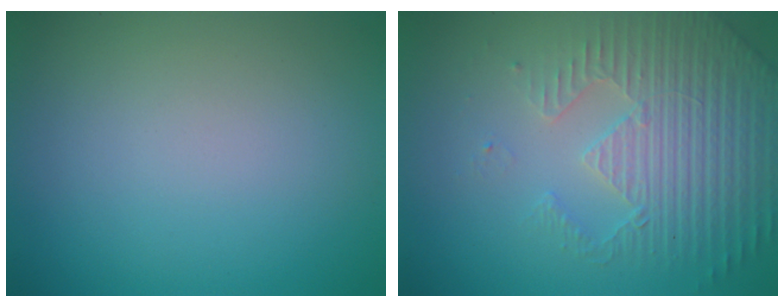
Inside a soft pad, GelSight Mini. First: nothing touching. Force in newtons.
{"total": 4.8, "press": 3.9, "slide": 2.8}